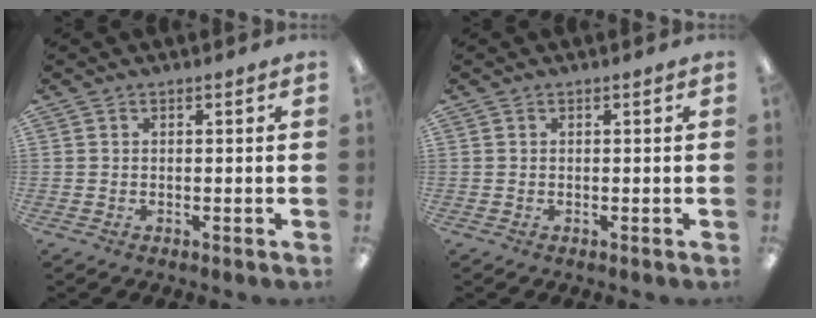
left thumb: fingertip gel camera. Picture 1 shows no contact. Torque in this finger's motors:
{"motor_torque": [0.00, 0.00, 0.02, -0.02, 0.00]}